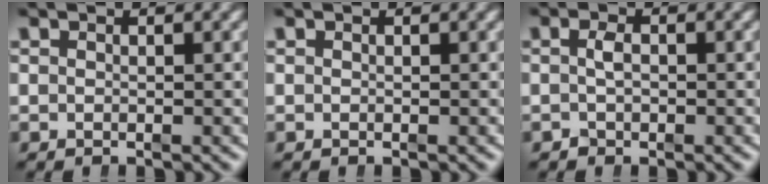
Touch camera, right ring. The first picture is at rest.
{"total": 0.0}
{"total": 1.2, "force": [-0.7, 0.5, 0.8], "torque": [-0.018, -0.009, -0.006]}